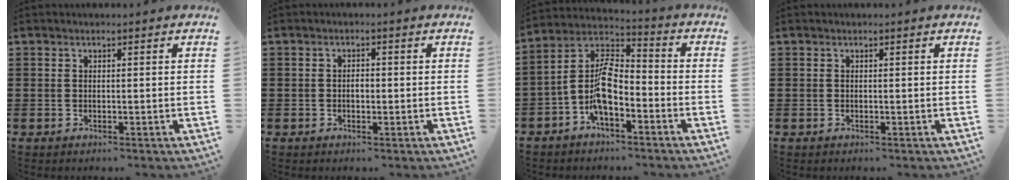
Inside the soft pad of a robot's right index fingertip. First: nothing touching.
{"total": 1.4, "force": [-0.3, 0.7, 1.2], "torque": [-0.024, 0.001, -0.005]}
{"total": 8.7, "force": [-4.0, 3.6, 6.9], "torque": [-0.168, -0.013, -0.084]}
{"total": 0.0}